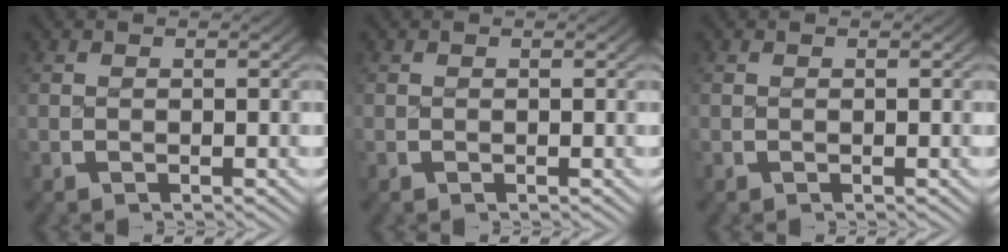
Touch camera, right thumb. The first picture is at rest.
{"total": 0.0}
{"total": 0.0}